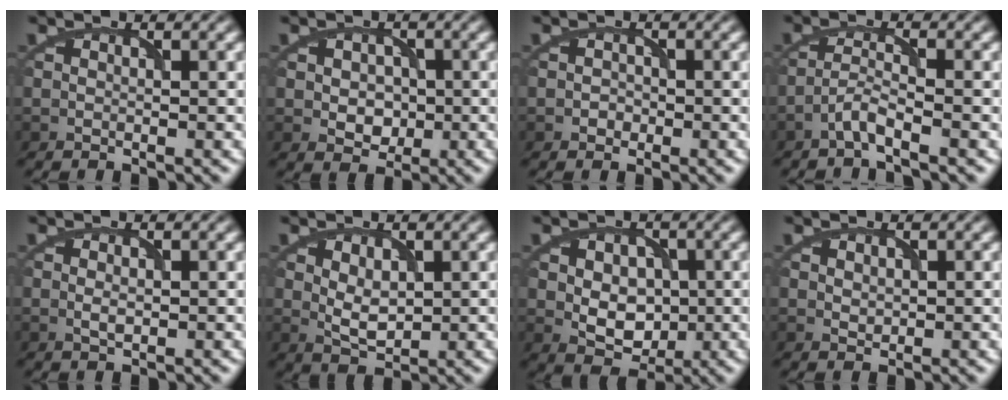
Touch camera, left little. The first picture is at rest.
{"total": 2.9, "force": [-0.1, 2.4, 1.7], "torque": [-0.024, -0.005, -0.001]}
{"total": 0.9, "force": [-0.4, 0.8, 0.2], "torque": [0.000, -0.001, -0.009]}
{"total": 2.0, "force": [-1.5, 0.1, 1.4], "torque": [-0.030, 0.007, -0.038]}
{"total": 1.0, "force": [0.0, 0.5, 0.8], "torque": [-0.019, -0.002, 0.000]}
{"total": 2.5, "force": [0.5, 1.5, 2.0], "torque": [-0.040, -0.005, 0.014]}
{"total": 5.0, "force": [0.1, 3.7, 3.3], "torque": [-0.050, -0.002, 0.004]}
{"total": 0.9, "force": [0.3, 0.7, 0.4], "torque": [-0.009, -0.002, 0.011]}